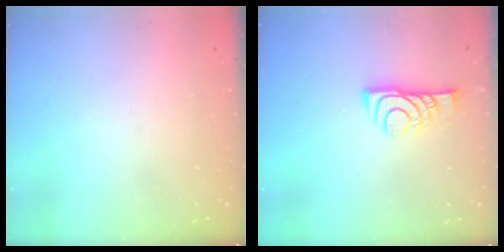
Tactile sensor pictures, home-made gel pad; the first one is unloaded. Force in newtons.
{"total": 8.6, "press": 8.5, "slide": 0.8}